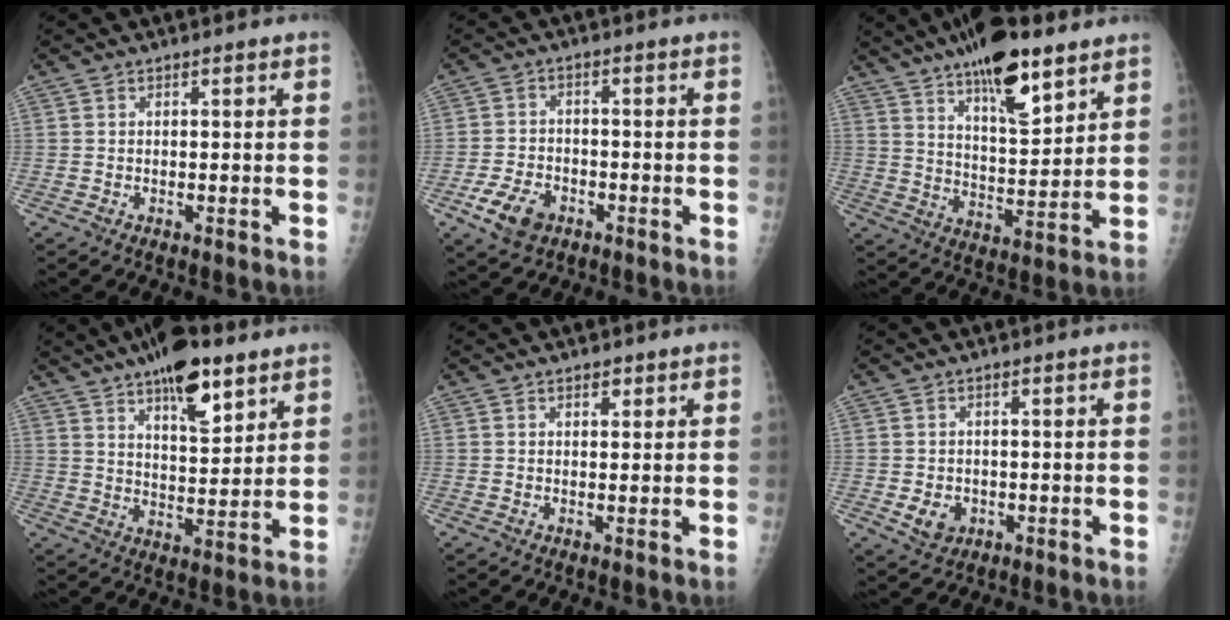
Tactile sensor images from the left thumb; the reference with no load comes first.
{"total": 7.1, "force": [-3.6, 4.7, 4.0], "torque": [-0.070, 0.013, -0.062]}
{"total": 16.5, "force": [10.5, 5.5, 11.5], "torque": [-0.160, -0.055, 0.175]}
{"total": 14.0, "force": [8.6, 5.1, 9.8], "torque": [-0.127, -0.043, 0.138]}
{"total": 1.5, "force": [1.0, 0.9, 0.7], "torque": [-0.002, -0.005, 0.013]}
{"total": 4.1, "force": [-0.9, 3.4, 2.1], "torque": [-0.021, 0.000, -0.003]}